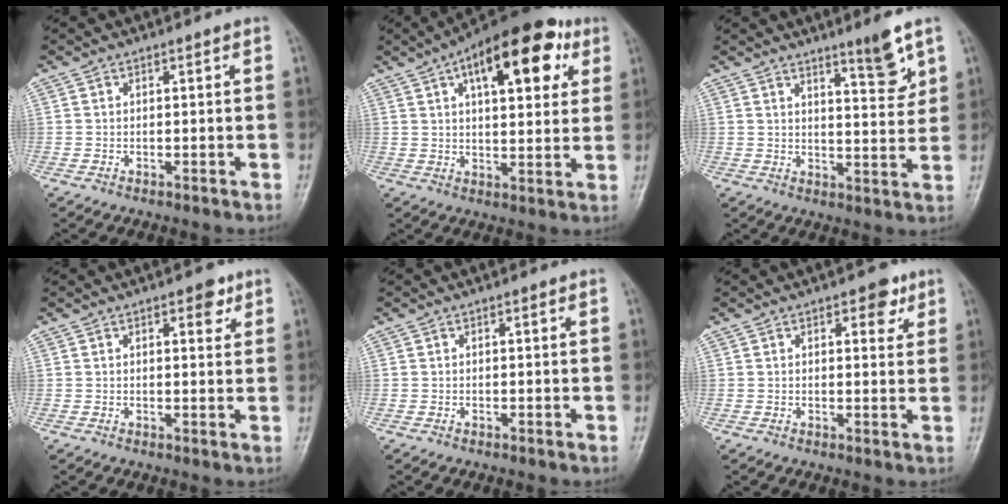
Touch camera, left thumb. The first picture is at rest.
{"total": 19.1, "force": [8.2, 8.6, 15.0], "torque": [-0.184, 0.001, 0.115]}
{"total": 6.5, "force": [4.5, 0.9, 4.7], "torque": [-0.058, -0.038, 0.068]}
{"total": 3.3, "force": [1.9, 1.5, 2.3], "torque": [-0.016, -0.007, 0.023]}
{"total": 0.0}
{"total": 4.0, "force": [2.2, 2.1, 2.6], "torque": [-0.014, -0.007, 0.024]}